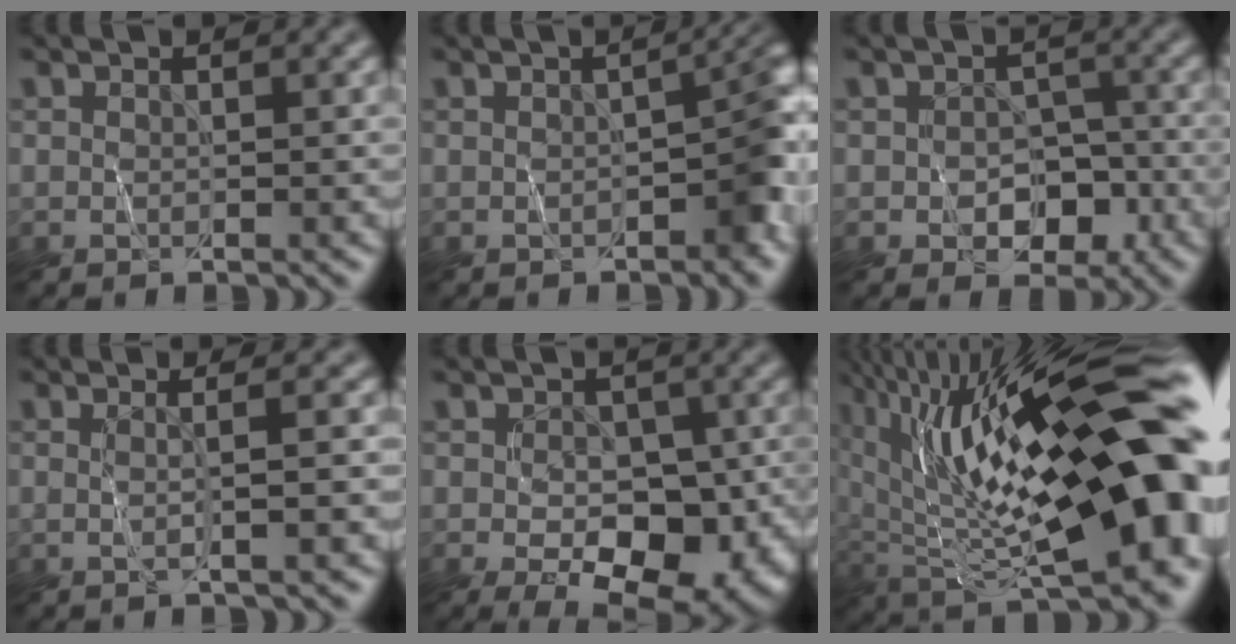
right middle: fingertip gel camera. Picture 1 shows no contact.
{"total": 4.7, "force": [-0.8, 1.6, 4.3], "torque": [-0.048, 0.007, -0.006]}
{"total": 3.7, "force": [-1.4, 2.4, 2.4], "torque": [-0.035, -0.003, -0.018]}
{"total": 2.8, "force": [0.1, 0.8, 2.6], "torque": [-0.032, 0.004, -0.022]}
{"total": 8.5, "force": [-2.5, 4.7, 6.6], "torque": [-0.081, -0.002, -0.038]}
{"total": 20.1, "force": [2.2, 7.4, 18.6], "torque": [-0.280, 0.020, 0.044]}